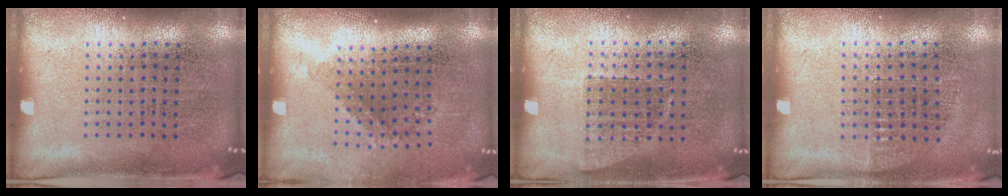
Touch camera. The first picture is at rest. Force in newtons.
{"total": 1.3, "press": 0.8, "slide": 0.9}
{"total": 0.7, "press": 0.7, "slide": 0.3}
{"total": 0.7, "press": 0.6, "slide": 0.3}